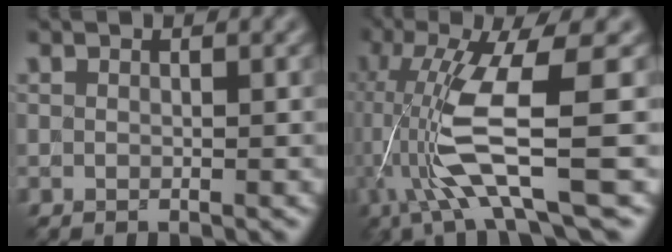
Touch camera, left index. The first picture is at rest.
{"total": 8.8, "force": [-1.7, 1.4, 8.5], "torque": [-0.173, -0.005, -0.028]}